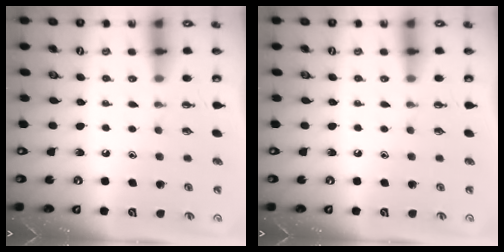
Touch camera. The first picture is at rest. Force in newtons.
{"total": 0.0}